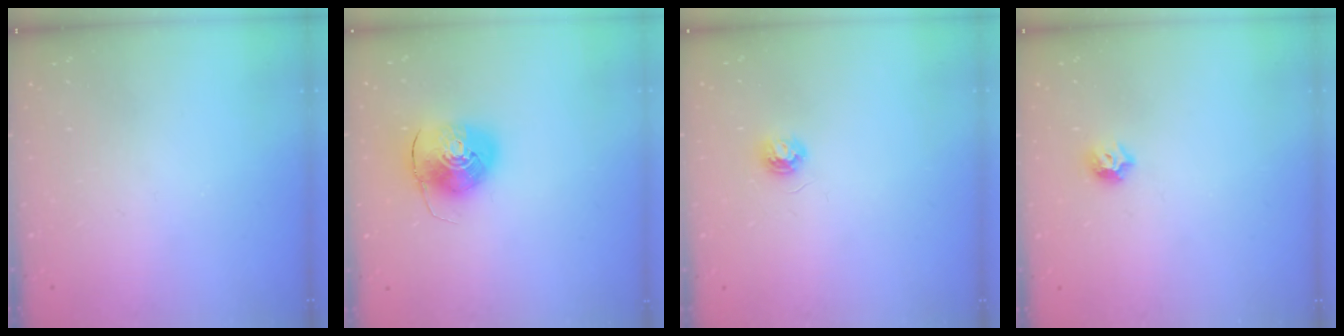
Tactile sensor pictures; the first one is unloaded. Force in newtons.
{"total": 9.2, "press": 9.0, "slide": 1.5}
{"total": 3.8, "press": 3.8, "slide": 0.4}
{"total": 5.2, "press": 5.1, "slide": 0.9}